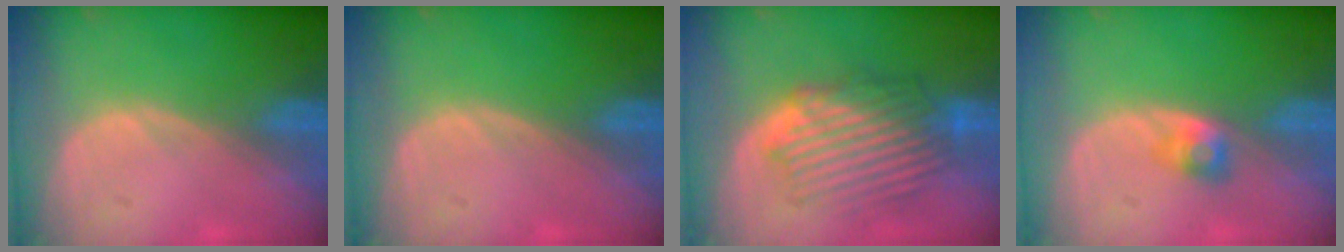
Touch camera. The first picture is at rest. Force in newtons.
{"total": 0.0}
{"total": 8.6, "press": 8.4, "slide": 1.9}
{"total": 2.7, "press": 2.4, "slide": 1.1}